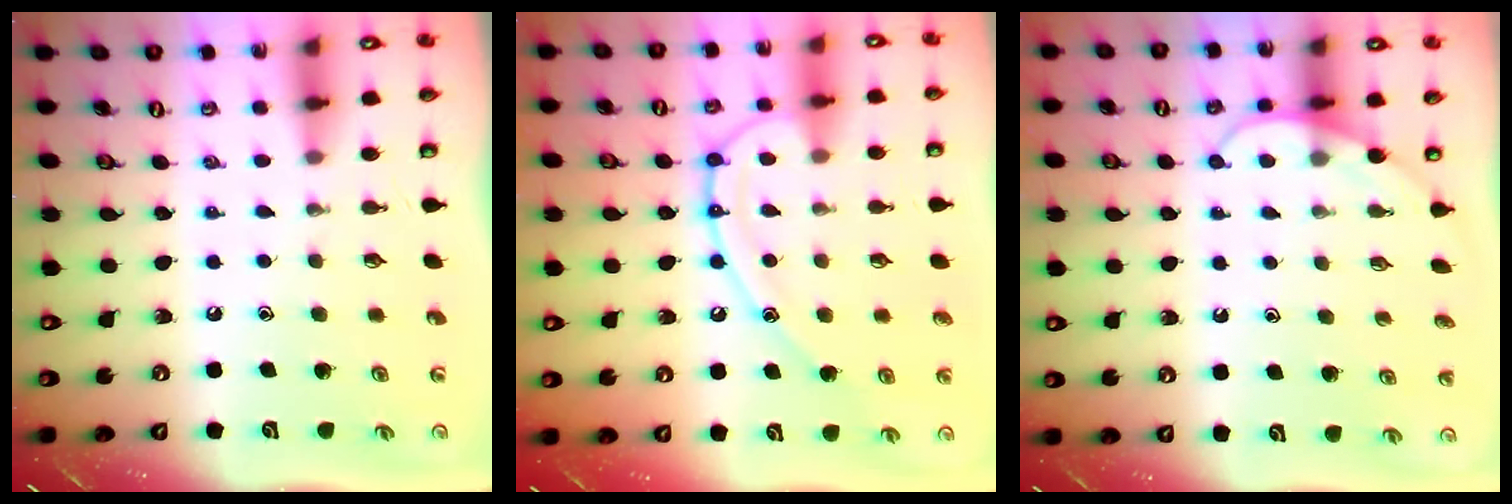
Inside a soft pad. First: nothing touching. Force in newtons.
{"total": 13.3, "press": 13.2, "slide": 1.3}
{"total": 4.4, "press": 4.4, "slide": 0.4}